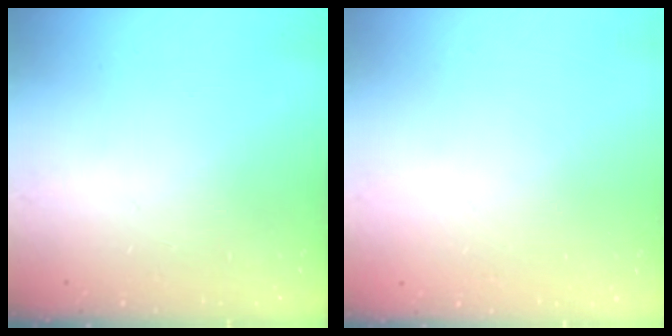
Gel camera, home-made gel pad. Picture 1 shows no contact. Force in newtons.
{"total": 0.0}